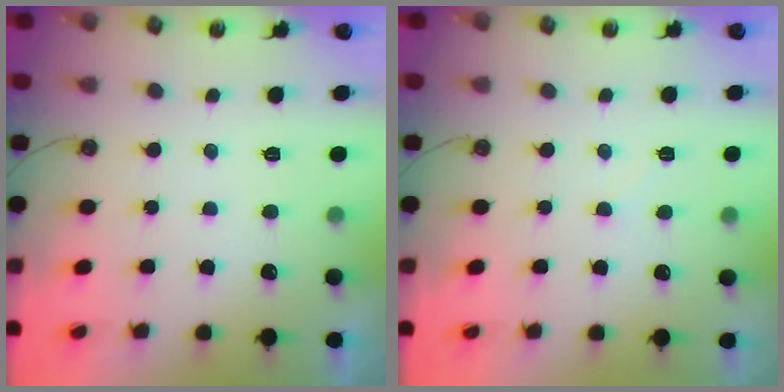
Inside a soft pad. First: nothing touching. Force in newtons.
{"total": 3.2, "press": 3.2, "slide": 0.4}